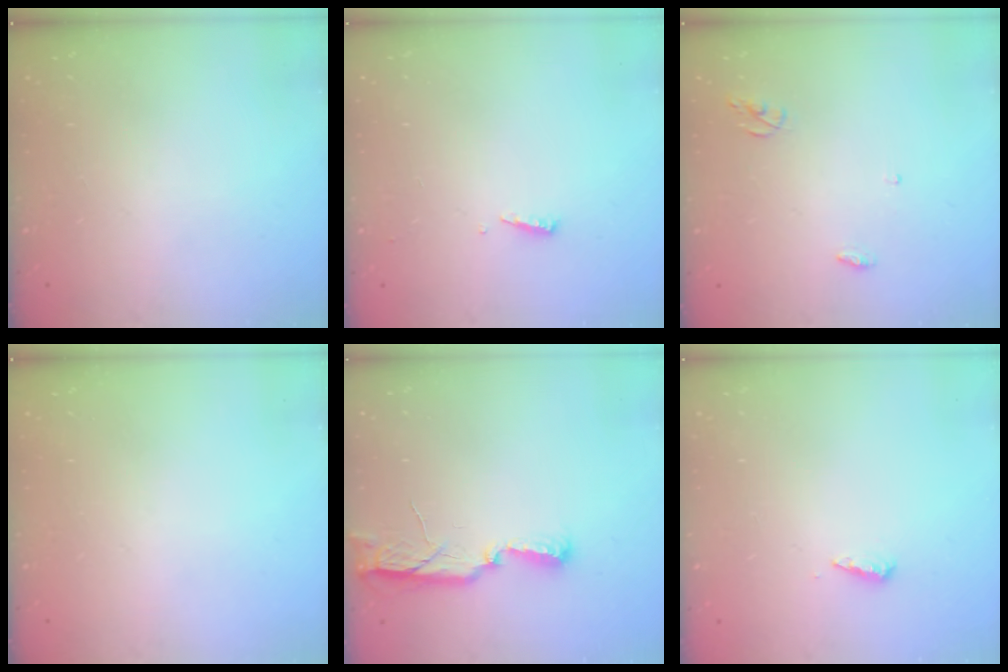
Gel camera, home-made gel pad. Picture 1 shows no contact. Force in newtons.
{"total": 3.1, "press": 3.1, "slide": 0.3}
{"total": 3.7, "press": 3.7, "slide": 0.1}
{"total": 0.0}
{"total": 9.0, "press": 7.8, "slide": 4.5}
{"total": 3.6, "press": 3.6, "slide": 0.4}